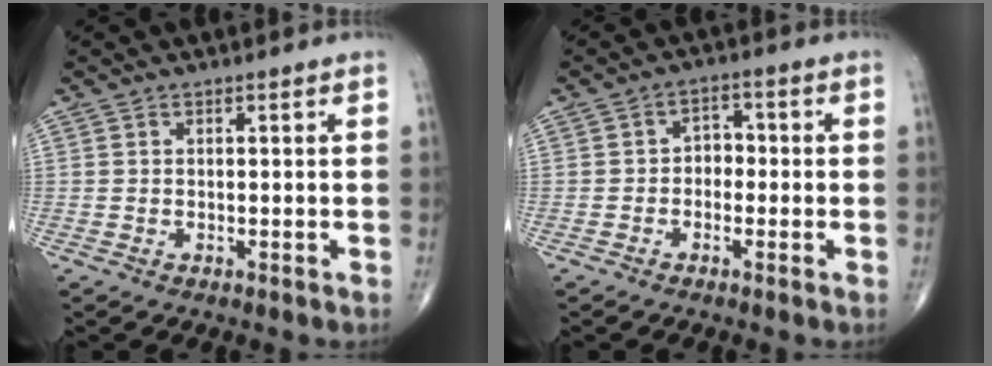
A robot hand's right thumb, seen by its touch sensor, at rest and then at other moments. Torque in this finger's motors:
{"motor_torque": [-0.34, -0.15, 0.05, -0.01, 0.07]}